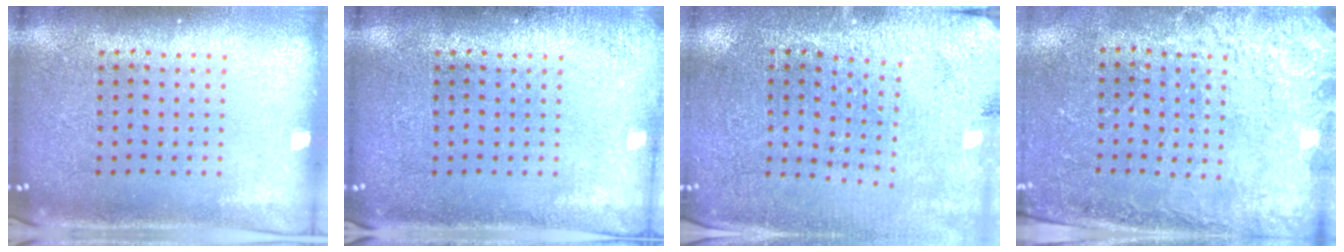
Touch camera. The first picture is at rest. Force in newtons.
{"total": 1.2, "press": 1.1, "slide": 0.2}
{"total": 2.8, "press": 2.8, "slide": 0.3}
{"total": 2.5, "press": 2.3, "slide": 0.8}